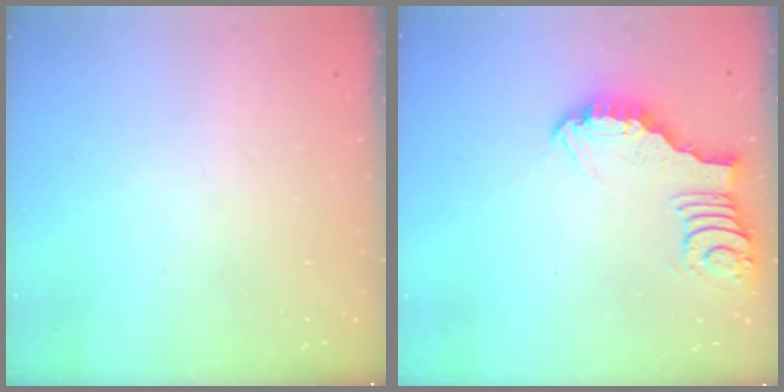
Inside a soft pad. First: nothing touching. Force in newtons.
{"total": 4.3, "press": 4.3, "slide": 0.5}